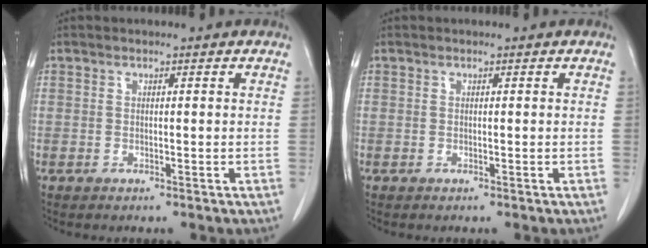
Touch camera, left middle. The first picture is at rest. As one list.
[{"total": 0.0}]